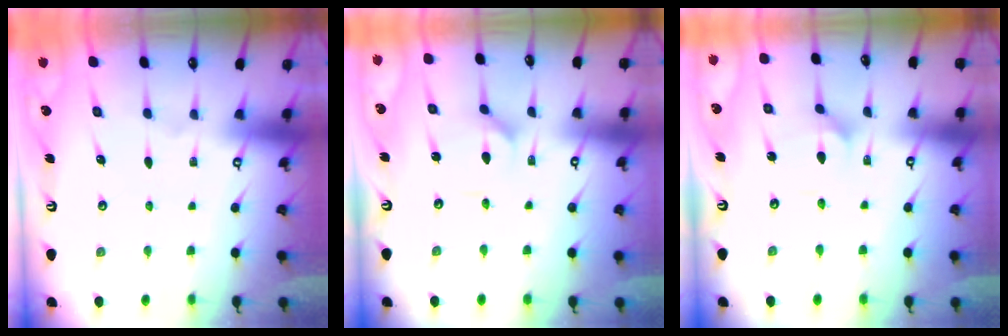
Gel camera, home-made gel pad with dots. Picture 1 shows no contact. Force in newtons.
{"total": 3.6, "press": 3.6, "slide": 0.5}
{"total": 3.1, "press": 3.1, "slide": 0.2}